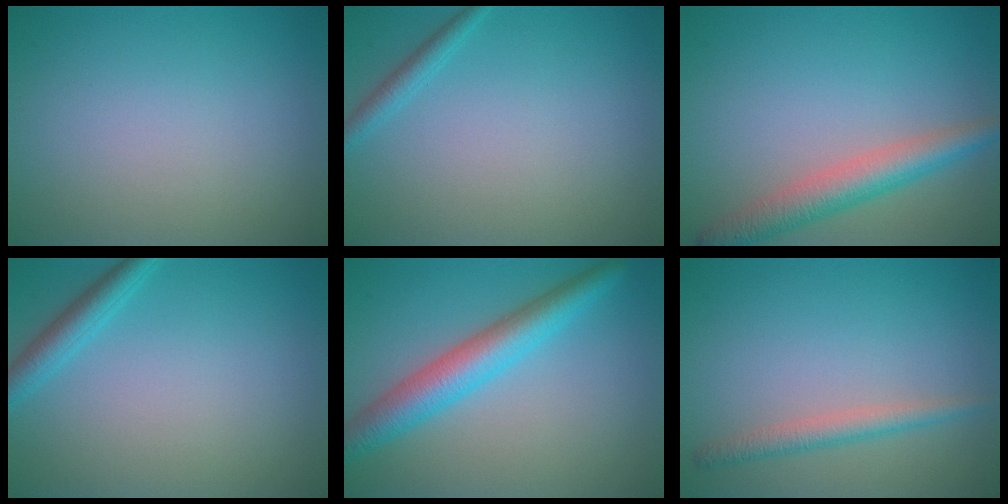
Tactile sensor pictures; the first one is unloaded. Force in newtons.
{"total": 1.4, "press": 1.4, "slide": 0.1}
{"total": 4.2, "press": 4.2, "slide": 0.1}
{"total": 2.3, "press": 2.3, "slide": 0.2}
{"total": 5.1, "press": 5.1, "slide": 0.2}
{"total": 2.0, "press": 2.0, "slide": 0.1}